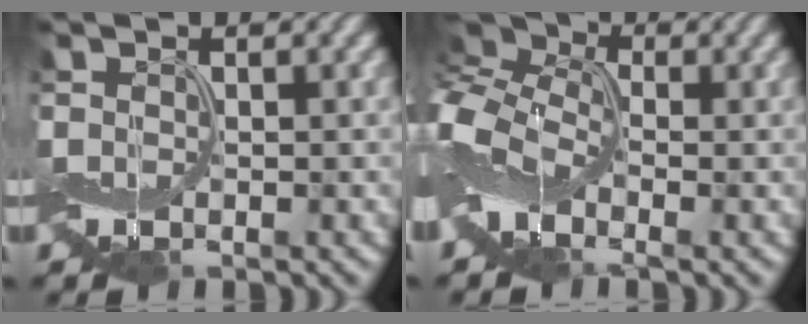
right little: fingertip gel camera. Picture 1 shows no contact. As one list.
[{"total": 7.0, "force": [-1.5, 4.7, 5.0], "torque": [-0.124, 0.013, -0.043]}]